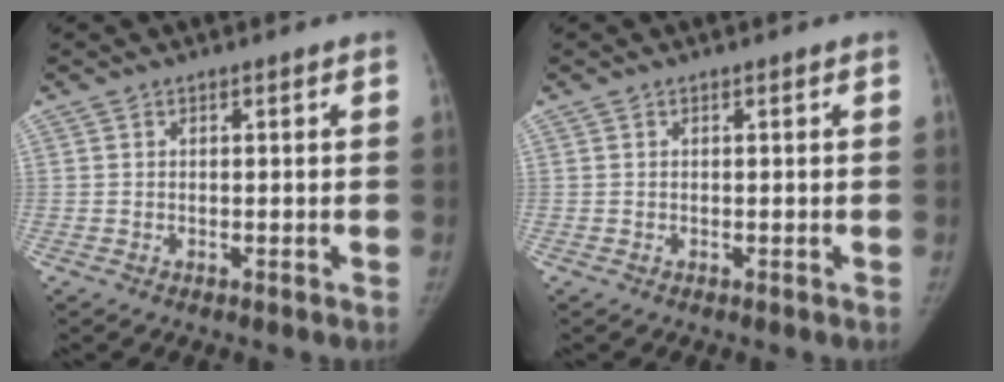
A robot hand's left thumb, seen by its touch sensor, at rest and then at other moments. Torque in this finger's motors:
{"motor_torque": [0.01, 0.01, 0.18, -0.19, 0.01]}